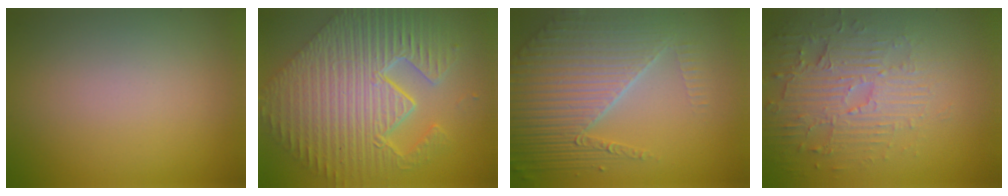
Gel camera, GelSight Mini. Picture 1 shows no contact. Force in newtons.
{"total": 11.5, "press": 7.7, "slide": 8.5}
{"total": 8.3, "press": 5.6, "slide": 6.1}
{"total": 4.2, "press": 3.9, "slide": 1.6}